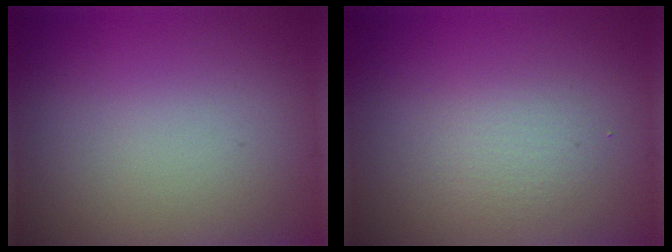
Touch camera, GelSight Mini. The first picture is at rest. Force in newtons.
{"total": 1.7, "press": 1.7, "slide": 0.1}